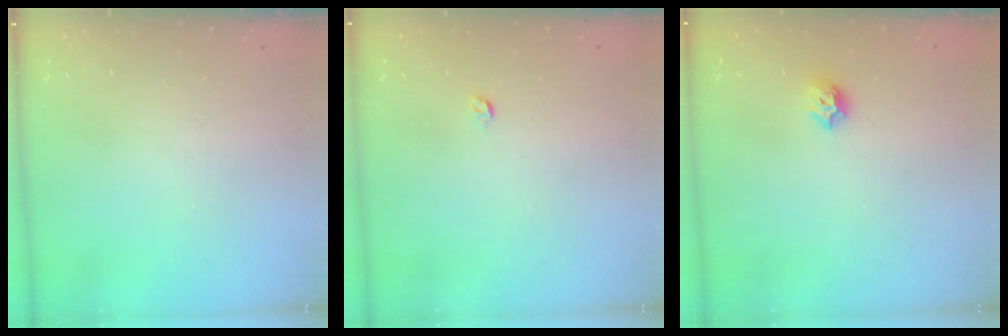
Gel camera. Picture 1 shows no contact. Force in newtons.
{"total": 3.0, "press": 2.9, "slide": 0.4}
{"total": 6.7, "press": 6.6, "slide": 1.1}